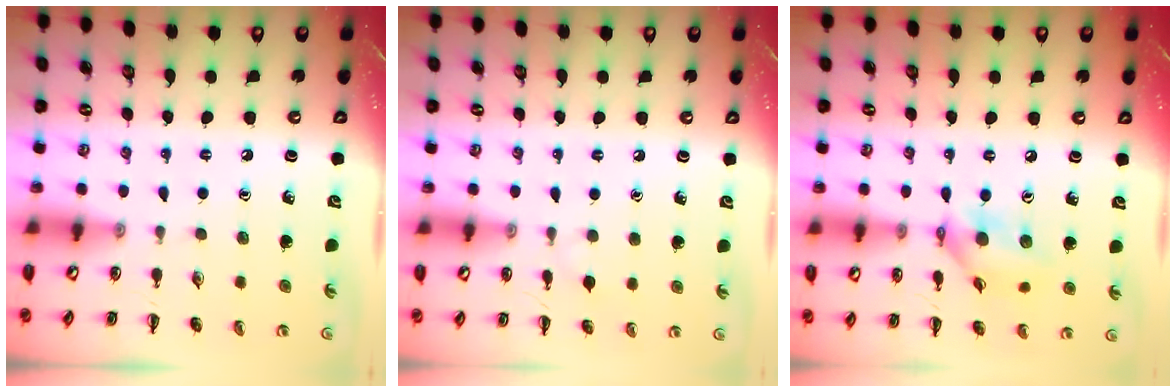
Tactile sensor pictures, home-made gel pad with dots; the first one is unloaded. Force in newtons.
{"total": 3.9, "press": 3.5, "slide": 1.5}
{"total": 11.8, "press": 11.7, "slide": 1.9}